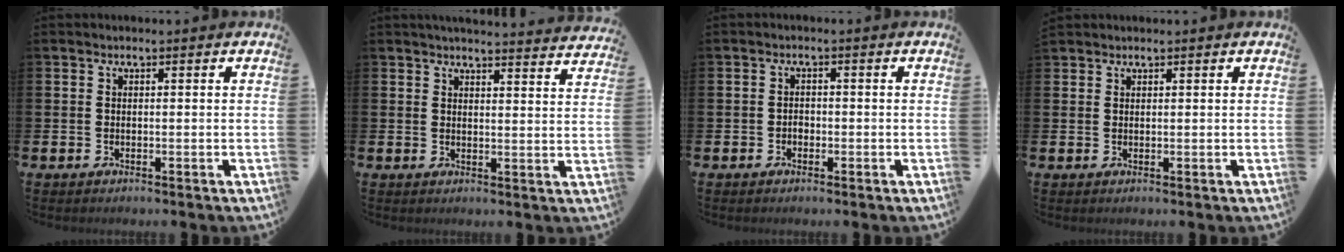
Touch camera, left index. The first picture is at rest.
{"total": 3.9, "force": [3.9, -0.2, 0.3], "torque": [-0.005, -0.028, 0.068]}
{"total": 1.1, "force": [-0.5, 0.8, 0.4], "torque": [-0.009, 0.001, -0.011]}
{"total": 1.1, "force": [1.1, 0.3, -0.1], "torque": [0.000, 0.002, 0.022]}